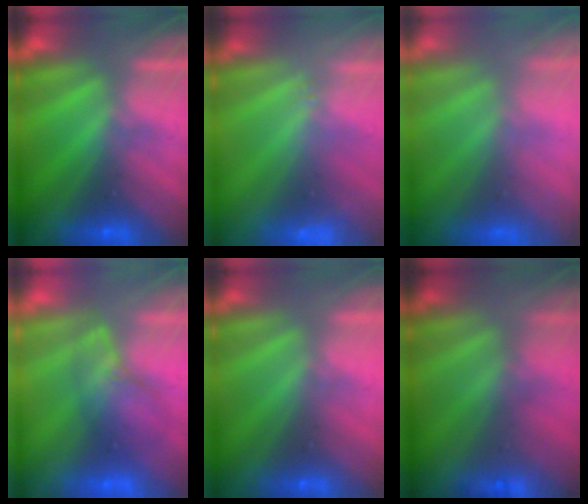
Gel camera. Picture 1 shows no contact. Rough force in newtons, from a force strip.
{"total": 2.4}
{"total": 11.8}
{"total": 2.5}
{"total": 2.8}
{"total": 2.3}